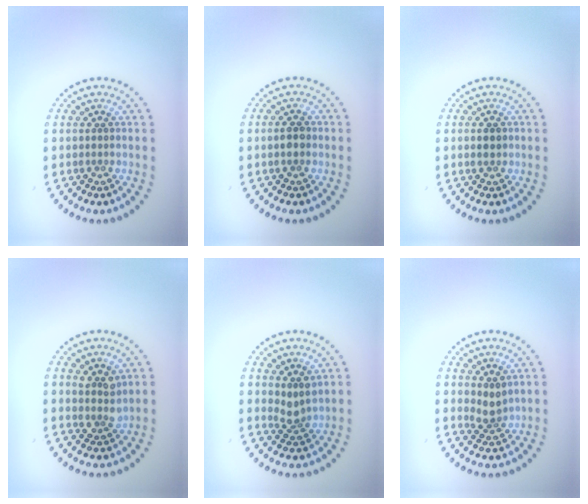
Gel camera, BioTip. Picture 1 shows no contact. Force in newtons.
{"total": 1.5, "press": 1.5, "slide": 0.1}
{"total": 1.4, "press": 1.4, "slide": 0.1}
{"total": 2.2, "press": 1.7, "slide": 1.4}
{"total": 1.9, "press": 1.4, "slide": 1.3}
{"total": 1.9, "press": 1.5, "slide": 1.2}